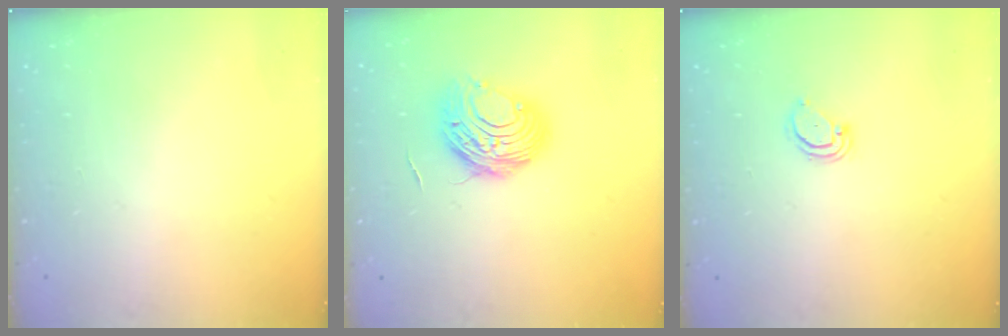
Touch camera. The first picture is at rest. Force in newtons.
{"total": 9.5, "press": 9.5, "slide": 0.7}
{"total": 3.0, "press": 3.0, "slide": 0.2}